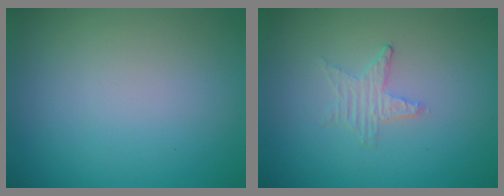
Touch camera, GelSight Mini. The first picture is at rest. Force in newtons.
{"total": 0.5, "press": 0.5, "slide": 0.1}